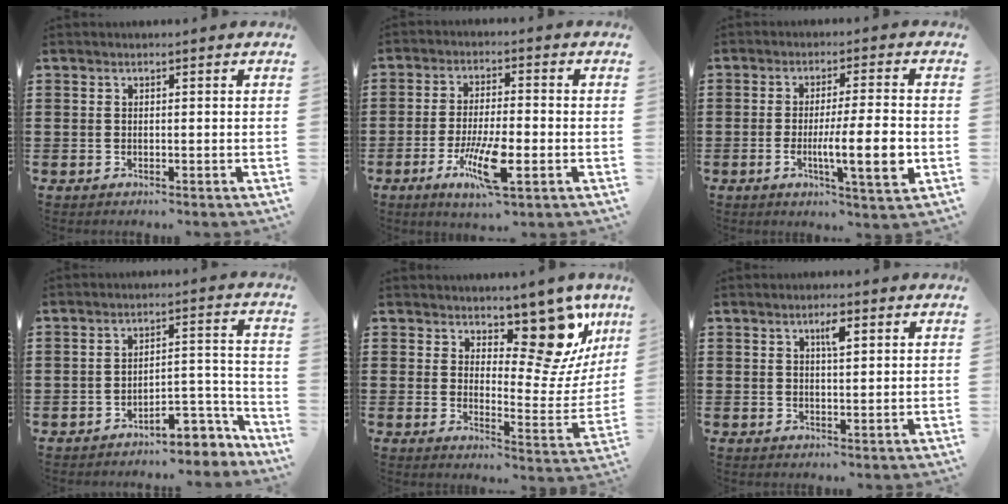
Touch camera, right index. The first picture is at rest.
{"total": 9.2, "force": [-3.6, 2.3, 8.2], "torque": [-0.161, -0.010, -0.063]}
{"total": 9.7, "force": [-1.9, 1.1, 9.4], "torque": [-0.154, -0.015, -0.033]}
{"total": 5.6, "force": [-4.9, 1.7, 1.9], "torque": [-0.030, 0.010, -0.097]}
{"total": 13.7, "force": [9.0, 5.6, 8.8], "torque": [-0.128, -0.049, 0.154]}
{"total": 2.9, "force": [1.2, 0.7, 2.5], "torque": [-0.044, 0.004, 0.016]}